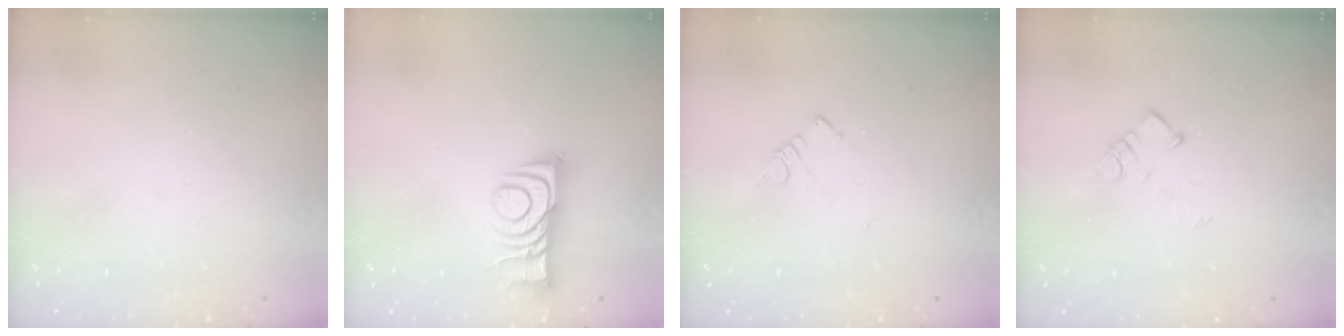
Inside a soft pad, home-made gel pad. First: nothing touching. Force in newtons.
{"total": 10.6, "press": 10.6, "slide": 1.0}
{"total": 2.7, "press": 2.7, "slide": 0.4}
{"total": 3.4, "press": 3.3, "slide": 0.5}